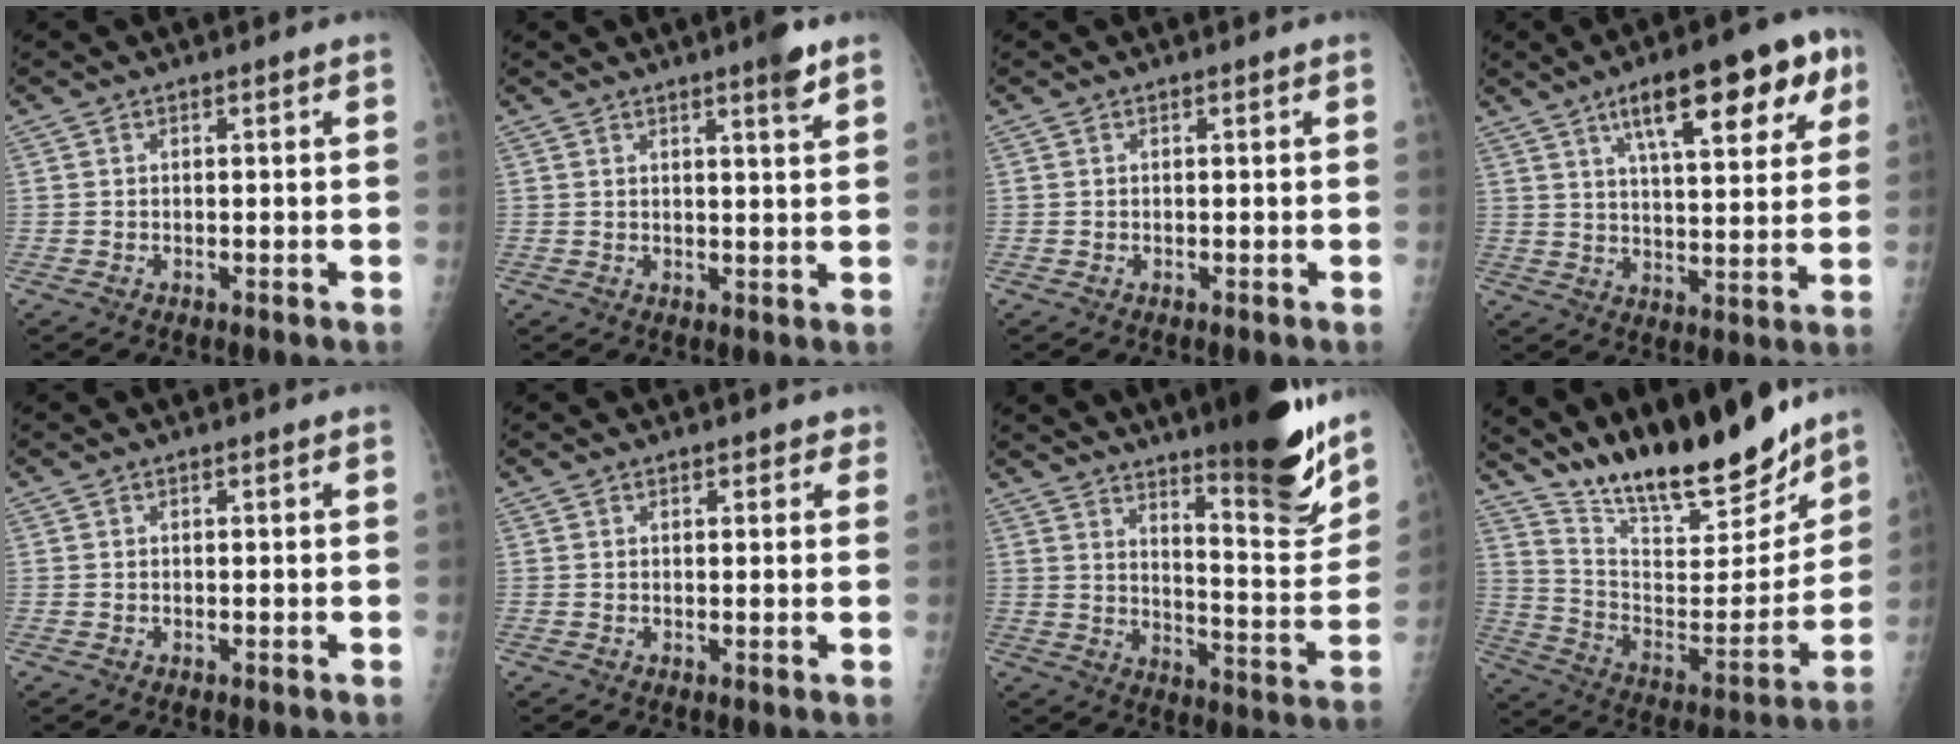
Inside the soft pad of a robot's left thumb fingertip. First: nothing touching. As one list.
[{"total": 4.0, "force": [2.7, 0.2, 2.9], "torque": [-0.038, -0.018, 0.037]}, {"total": 0.0}, {"total": 18.6, "force": [9.1, 6.1, 15.0], "torque": [-0.183, -0.011, 0.133]}, {"total": 0.0}, {"total": 1.7, "force": [1.2, 1.0, 0.5], "torque": [0.012, -0.004, 0.008]}, {"total": 27.2, "force": [19.1, 3.5, 19.0], "torque": [-0.267, -0.116, 0.287]}, {"total": 22.7, "force": [19.2, 5.7, 10.8], "torque": [-0.134, -0.106, 0.322]}]